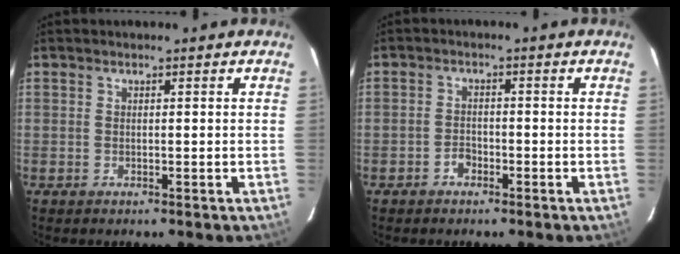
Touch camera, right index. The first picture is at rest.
{"total": 2.1, "force": [-1.5, 1.3, 0.7], "torque": [-0.014, 0.007, -0.025]}